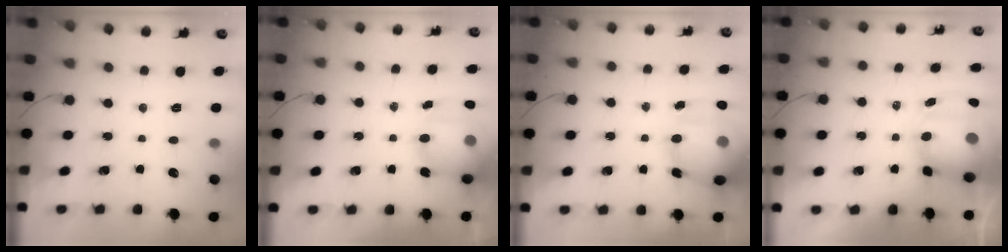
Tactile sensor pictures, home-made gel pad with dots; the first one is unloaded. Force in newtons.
{"total": 14.8, "press": 14.5, "slide": 3.3}
{"total": 18.8, "press": 17.6, "slide": 6.4}
{"total": 12.6, "press": 12.3, "slide": 2.7}